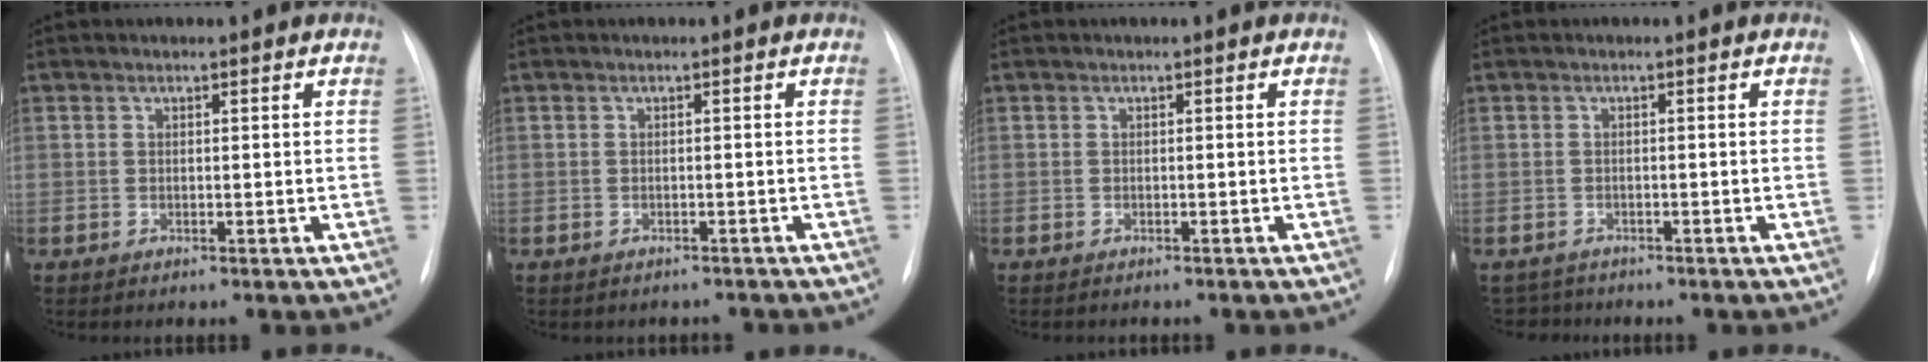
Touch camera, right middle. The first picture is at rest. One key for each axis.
{"total": 2.8, "fx": -2.5, "fy": 1.2, "fz": 0.3, "tx": -0.007, "ty": 0.003, "tz": -0.029}
{"total": 2.6, "fx": -2.2, "fy": 0.8, "fz": 1.1, "tx": -0.018, "ty": -0.005, "tz": -0.020}
{"total": 2.3, "fx": -2.0, "fy": 0.8, "fz": -0.7, "tx": 0.010, "ty": -0.004, "tz": -0.033}